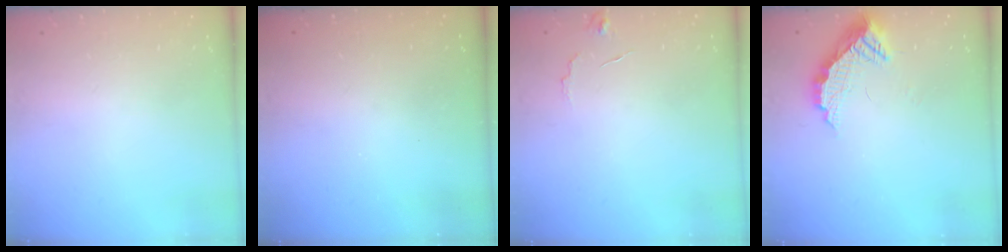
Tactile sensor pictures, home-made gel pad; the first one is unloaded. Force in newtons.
{"total": 3.0, "press": 3.0, "slide": 0.1}
{"total": 4.9, "press": 4.9, "slide": 0.3}
{"total": 9.4, "press": 9.4, "slide": 0.7}